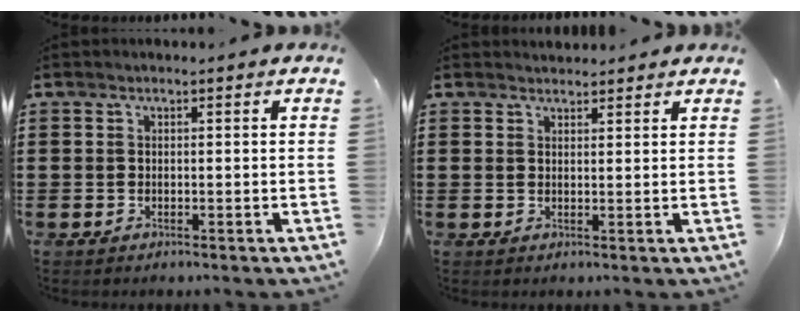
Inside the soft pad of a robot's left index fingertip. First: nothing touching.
{"total": 1.5, "force": [1.5, 0.3, -0.1], "torque": [-0.002, 0.003, 0.030]}